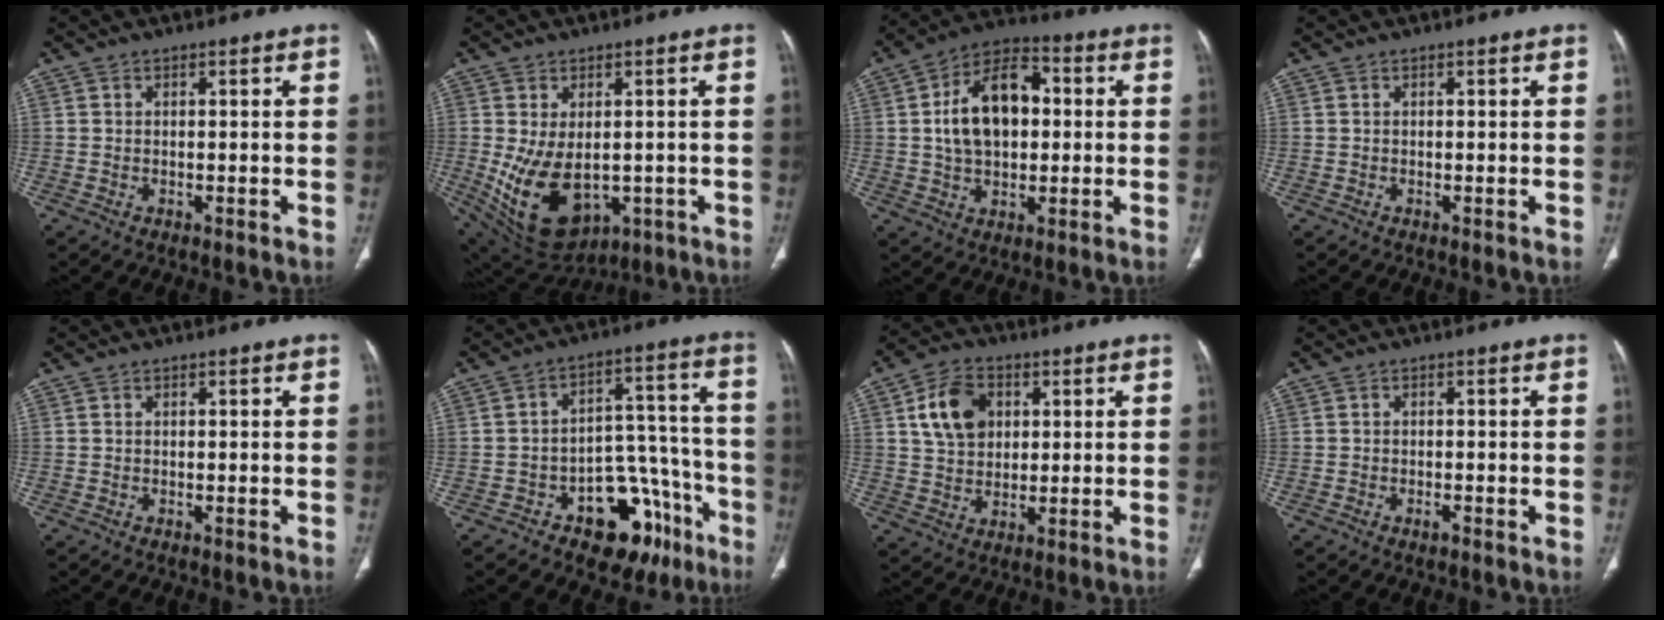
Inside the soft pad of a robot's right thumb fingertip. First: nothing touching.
{"total": 14.5, "force": [-2.7, 9.1, 11.0], "torque": [-0.190, -0.012, -0.009]}
{"total": 14.7, "force": [1.5, 9.2, 11.3], "torque": [-0.174, 0.021, 0.020]}
{"total": 0.0}
{"total": 0.0}
{"total": 16.7, "force": [-9.2, 9.6, 10.1], "torque": [-0.078, 0.091, -0.124]}
{"total": 10.1, "force": [3.0, 7.4, 6.2], "torque": [-0.092, -0.002, 0.055]}
{"total": 0.9, "force": [-0.7, 0.3, 0.5], "torque": [-0.010, 0.002, -0.011]}